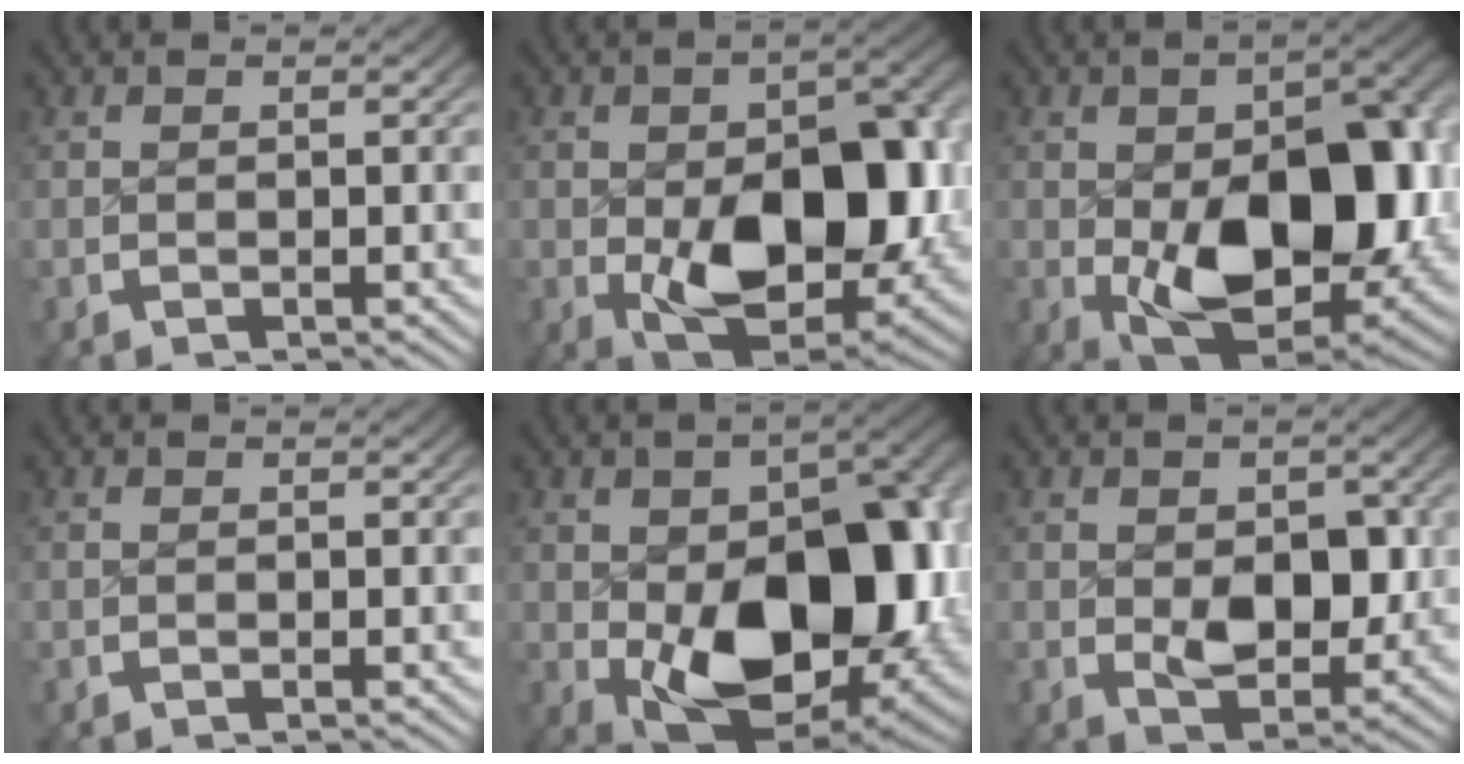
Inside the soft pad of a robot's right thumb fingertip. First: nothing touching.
{"total": 14.7, "force": [-1.7, 8.9, 11.6], "torque": [-0.207, -0.060, 0.002]}
{"total": 17.1, "force": [-1.9, 10.1, 13.7], "torque": [-0.237, -0.065, 0.004]}
{"total": 0.0}
{"total": 19.2, "force": [-2.4, 11.7, 15.0], "torque": [-0.260, -0.083, 0.004]}
{"total": 5.6, "force": [-0.5, 3.8, 4.1], "torque": [-0.078, -0.034, 0.005]}